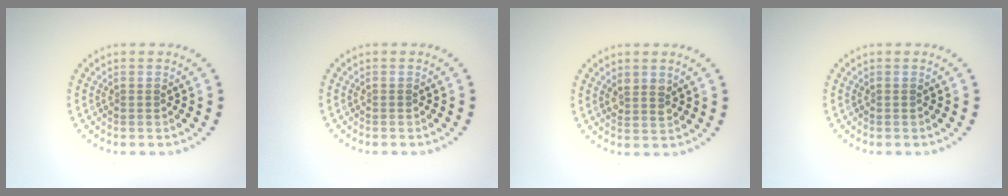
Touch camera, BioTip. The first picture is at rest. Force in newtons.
{"total": 0.0}
{"total": 1.7, "press": 1.5, "slide": 0.8}
{"total": 0.0}